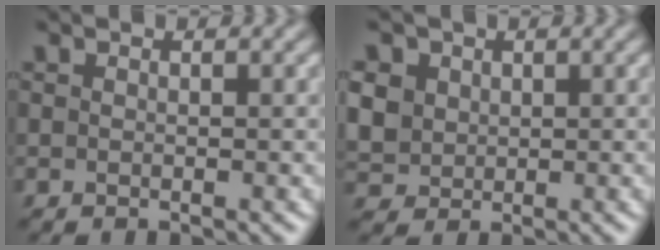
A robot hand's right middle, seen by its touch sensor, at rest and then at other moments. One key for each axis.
{"total": 6.2, "fx": 1.9, "fy": 5.1, "fz": 2.9, "tx": -0.094, "ty": 0.023, "tz": 0.032}